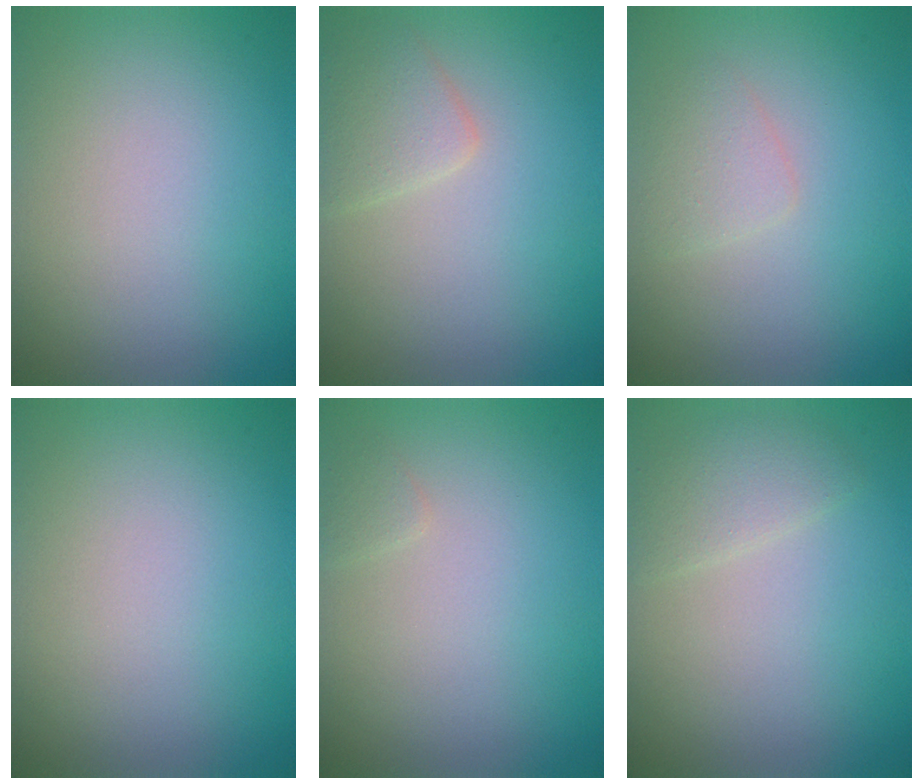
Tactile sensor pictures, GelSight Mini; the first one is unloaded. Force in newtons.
{"total": 2.5, "press": 2.5, "slide": 0.1}
{"total": 1.5, "press": 1.5, "slide": 0.1}
{"total": 0.0}
{"total": 0.7, "press": 0.7, "slide": 0.0}
{"total": 1.9, "press": 1.9, "slide": 0.1}